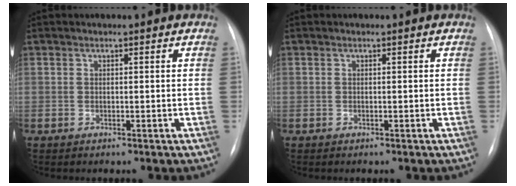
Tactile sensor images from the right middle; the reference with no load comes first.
{"total": 0.0}